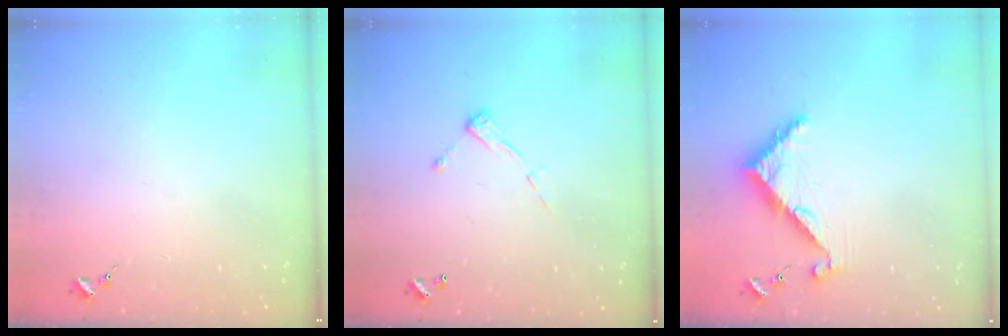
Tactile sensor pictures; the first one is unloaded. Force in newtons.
{"total": 6.3, "press": 6.3, "slide": 0.3}
{"total": 7.3, "press": 7.3, "slide": 0.6}